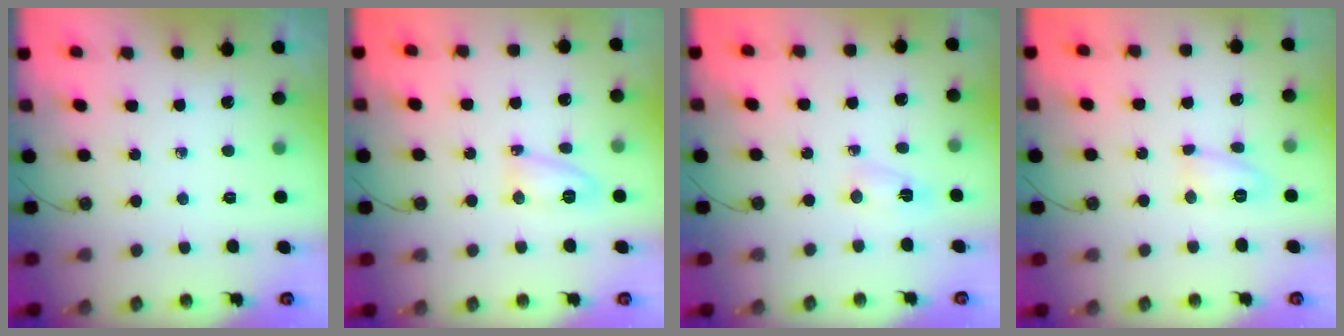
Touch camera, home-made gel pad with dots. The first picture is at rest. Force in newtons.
{"total": 6.3, "press": 6.3, "slide": 0.5}
{"total": 2.2, "press": 2.2, "slide": 0.5}
{"total": 7.3, "press": 7.3, "slide": 0.5}